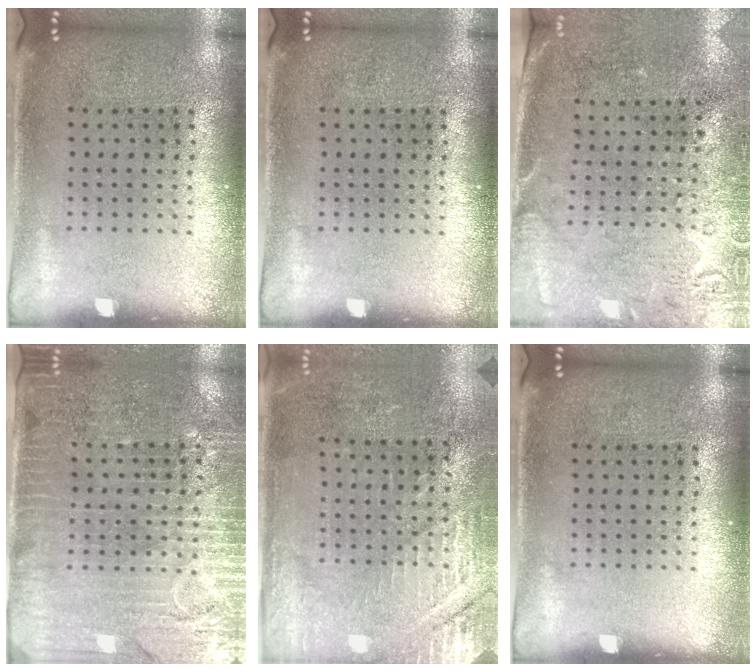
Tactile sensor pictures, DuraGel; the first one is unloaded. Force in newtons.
{"total": 0.0}
{"total": 2.7, "press": 2.3, "slide": 1.5}
{"total": 3.6, "press": 3.2, "slide": 1.7}
{"total": 2.9, "press": 2.9, "slide": 0.3}
{"total": 0.0}